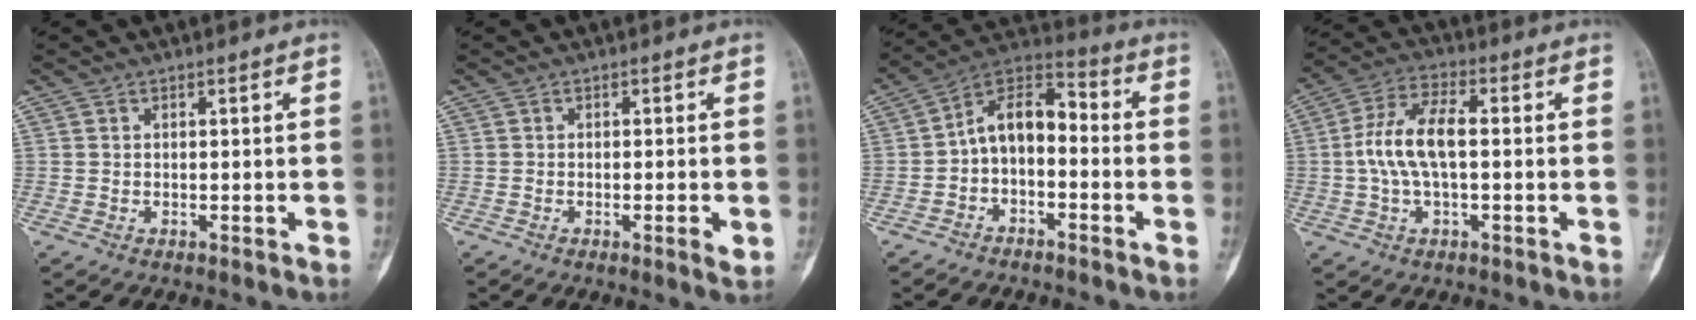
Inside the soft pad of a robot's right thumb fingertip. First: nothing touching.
{"total": 2.6, "force": [-0.6, 0.5, 2.5], "torque": [-0.042, -0.006, -0.011]}
{"total": 10.1, "force": [-1.8, 6.2, 7.8], "torque": [-0.116, 0.057, -0.047]}
{"total": 10.4, "force": [0.0, 4.6, 9.3], "torque": [-0.199, 0.028, -0.002]}